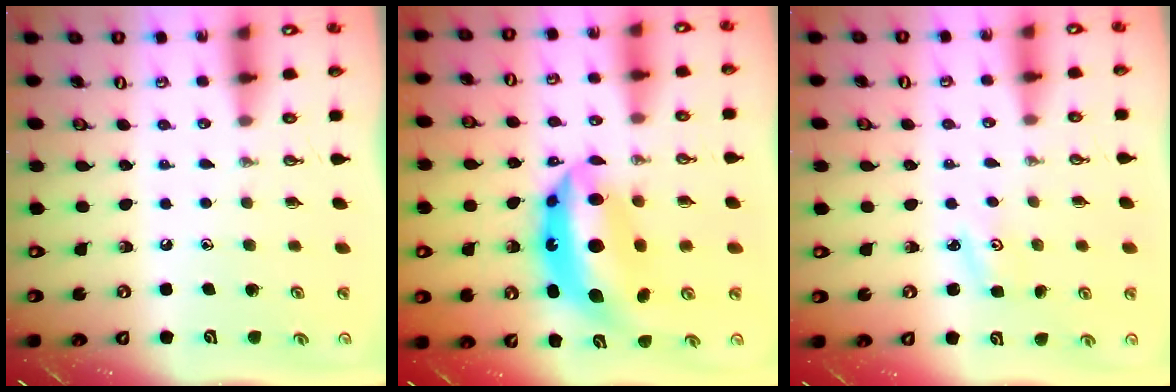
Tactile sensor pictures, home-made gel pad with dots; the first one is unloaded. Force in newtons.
{"total": 15.1, "press": 15.0, "slide": 2.0}
{"total": 2.7, "press": 2.6, "slide": 0.4}